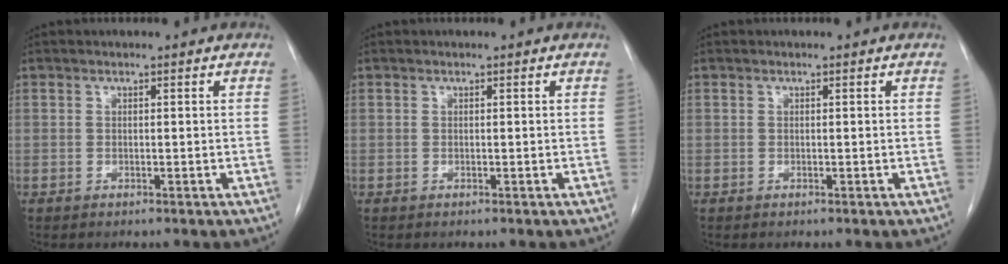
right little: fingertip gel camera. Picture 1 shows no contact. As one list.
[{"total": 0.0}, {"total": 0.0}]